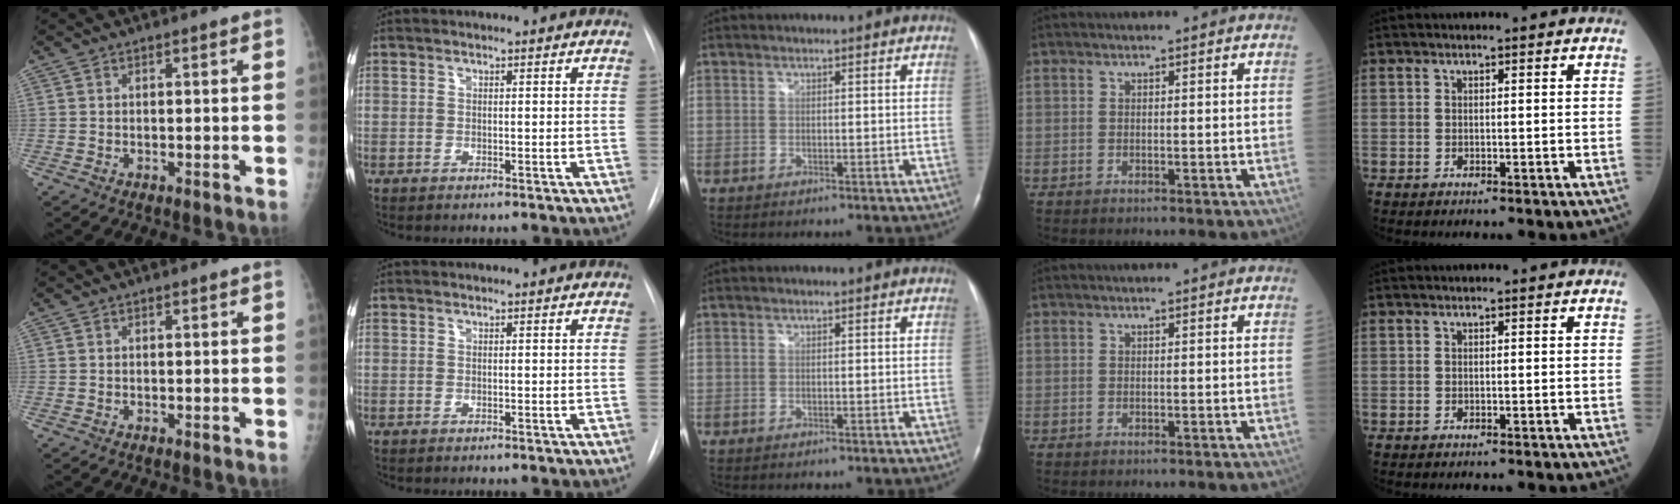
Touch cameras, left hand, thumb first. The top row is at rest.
{}